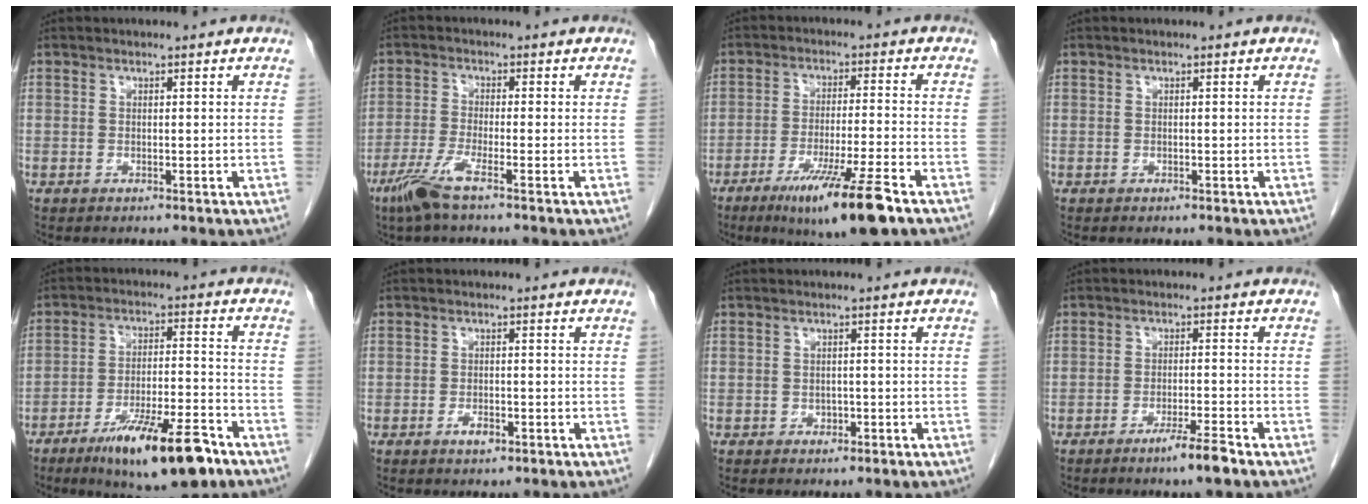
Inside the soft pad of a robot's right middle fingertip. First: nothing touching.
{"total": 4.9, "force": [-3.2, -0.1, 3.7], "torque": [-0.082, -0.011, -0.071]}
{"total": 12.0, "force": [-7.3, 0.1, 9.6], "torque": [-0.165, -0.032, -0.118]}
{"total": 0.0}
{"total": 14.1, "force": [-8.9, 2.6, 10.6], "torque": [-0.173, -0.011, -0.141]}
{"total": 2.1, "force": [-1.2, 0.9, 1.5], "torque": [-0.027, 0.002, -0.017]}
{"total": 1.4, "force": [-0.7, 1.0, 0.6], "torque": [-0.011, 0.003, -0.006]}
{"total": 4.3, "force": [-3.0, -0.4, 3.0], "torque": [-0.052, -0.008, -0.055]}